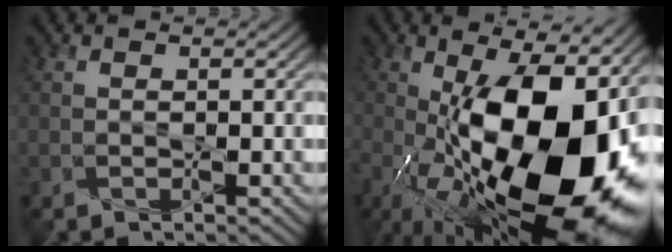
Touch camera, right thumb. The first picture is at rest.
{"total": 22.4, "force": [-3.4, 11.1, 19.2], "torque": [-0.334, -0.039, -0.037]}